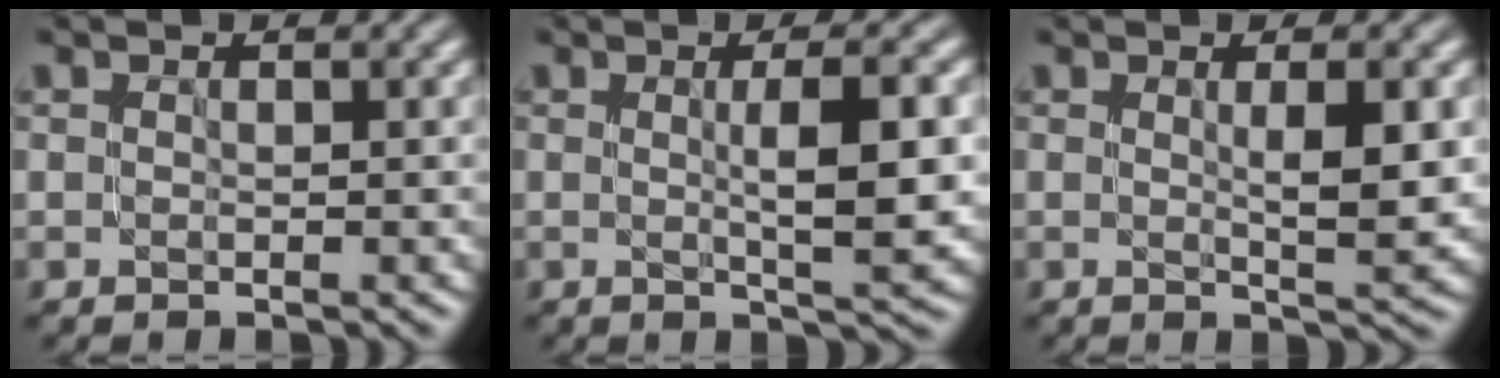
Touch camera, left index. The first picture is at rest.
{"total": 5.4, "force": [0.4, 1.0, 5.3], "torque": [-0.075, 0.005, 0.006]}
{"total": 3.4, "force": [0.5, 0.5, 3.3], "torque": [-0.052, -0.003, 0.009]}